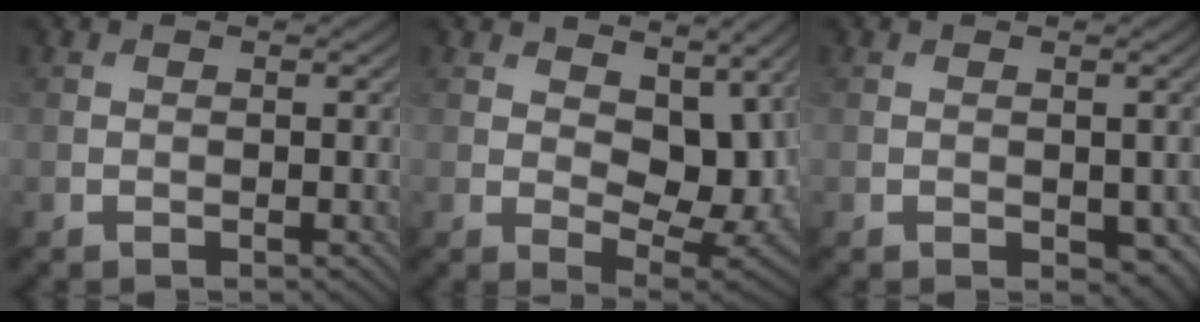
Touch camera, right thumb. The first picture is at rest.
{"total": 10.0, "force": [3.8, 5.6, 7.4], "torque": [-0.123, -0.018, 0.068]}
{"total": 2.1, "force": [-0.4, 1.3, 1.6], "torque": [-0.023, -0.012, 0.001]}